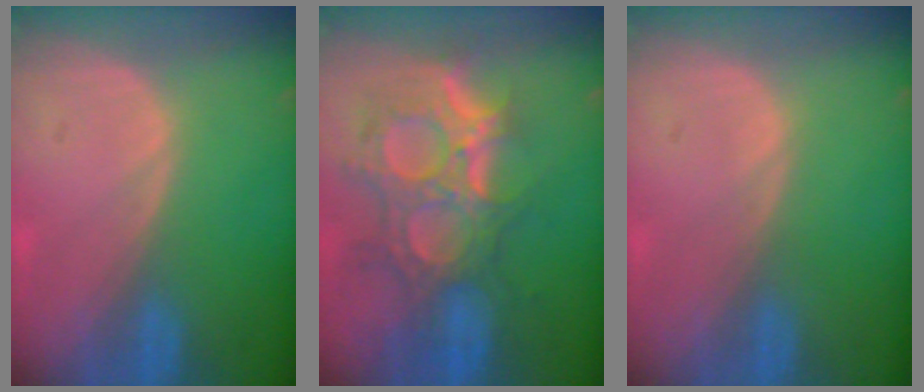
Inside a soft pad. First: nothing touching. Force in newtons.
{"total": 12.2, "press": 10.7, "slide": 5.8}
{"total": 0.0}